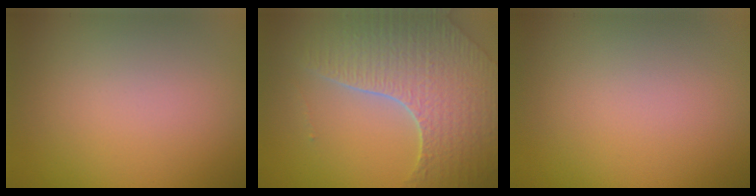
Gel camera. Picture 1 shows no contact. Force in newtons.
{"total": 7.9, "press": 5.5, "slide": 5.6}
{"total": 0.0}